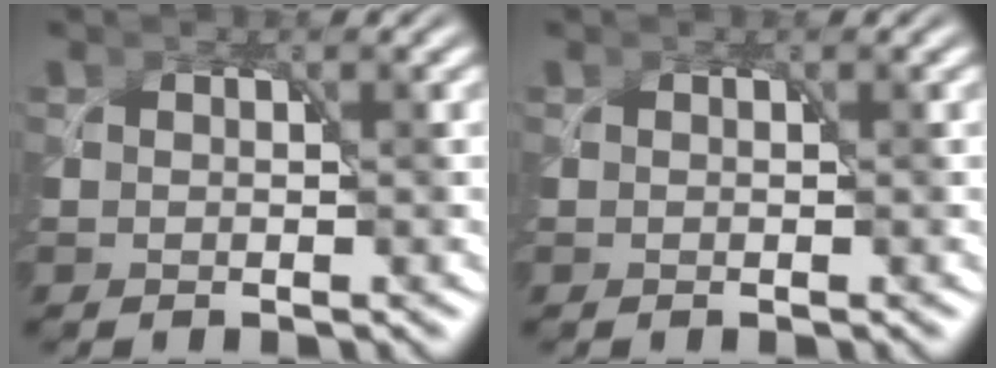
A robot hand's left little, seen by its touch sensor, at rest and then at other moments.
{"total": 0.0}